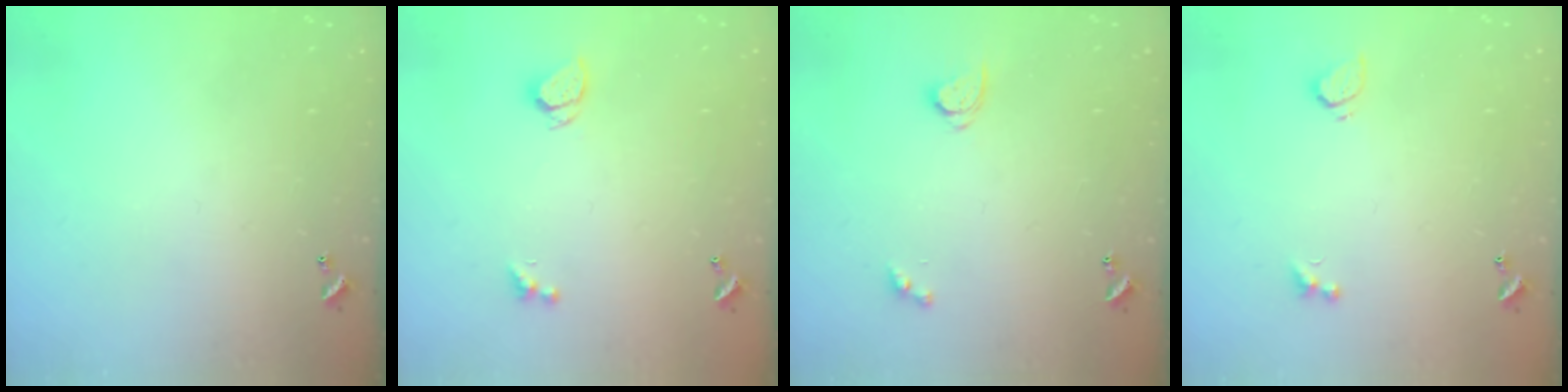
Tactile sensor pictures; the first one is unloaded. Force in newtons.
{"total": 2.4, "press": 2.3, "slide": 0.6}
{"total": 2.8, "press": 2.8, "slide": 0.3}
{"total": 2.1, "press": 1.8, "slide": 1.2}